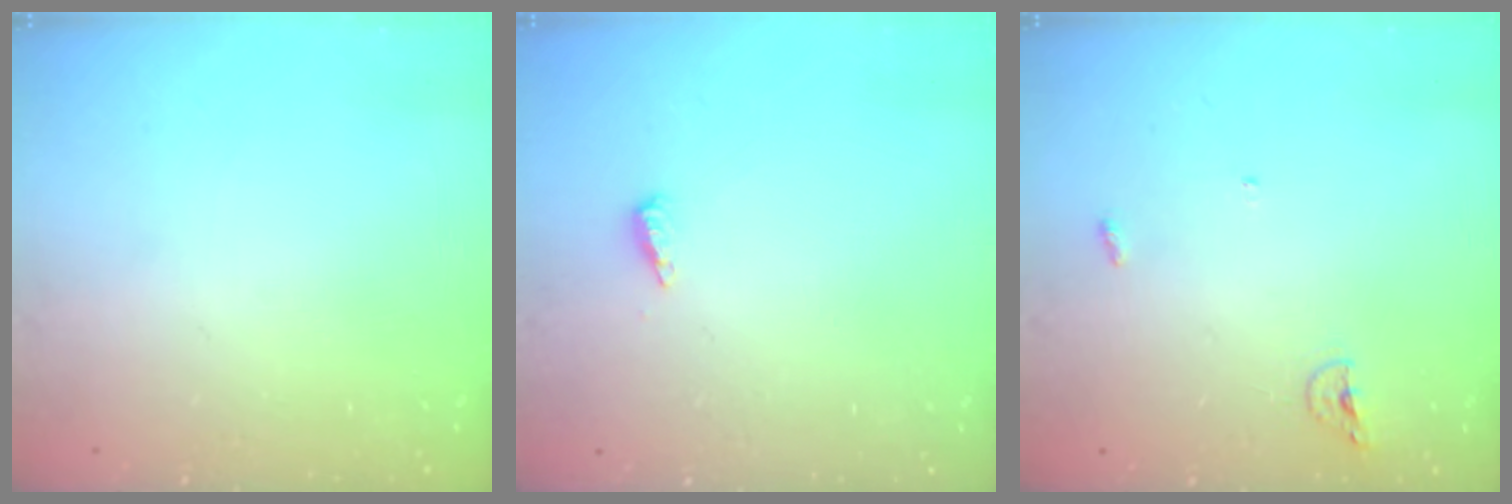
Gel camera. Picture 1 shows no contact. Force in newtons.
{"total": 4.9, "press": 4.8, "slide": 1.2}
{"total": 3.9, "press": 3.8, "slide": 0.8}